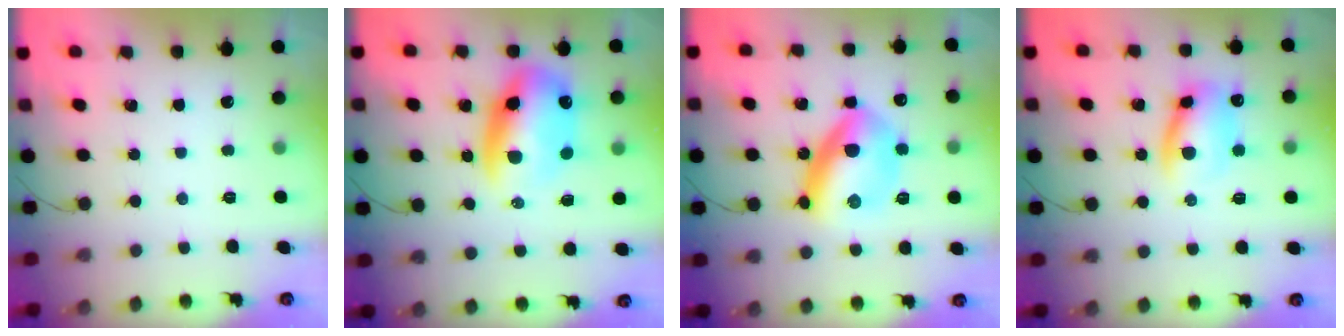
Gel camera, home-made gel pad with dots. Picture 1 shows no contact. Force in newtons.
{"total": 12.2, "press": 11.9, "slide": 2.8}
{"total": 15.1, "press": 15.1, "slide": 0.8}
{"total": 12.0, "press": 11.9, "slide": 1.8}